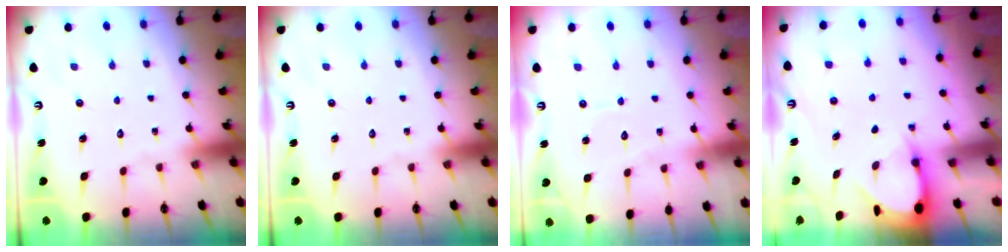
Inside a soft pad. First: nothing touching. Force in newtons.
{"total": 0.0}
{"total": 3.9, "press": 3.8, "slide": 0.2}
{"total": 3.5, "press": 3.5, "slide": 0.4}